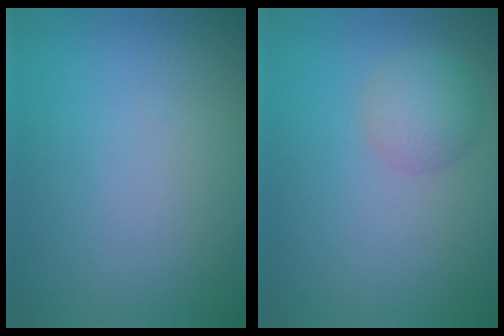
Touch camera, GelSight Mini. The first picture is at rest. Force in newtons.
{"total": 2.6, "press": 2.6, "slide": 0.1}